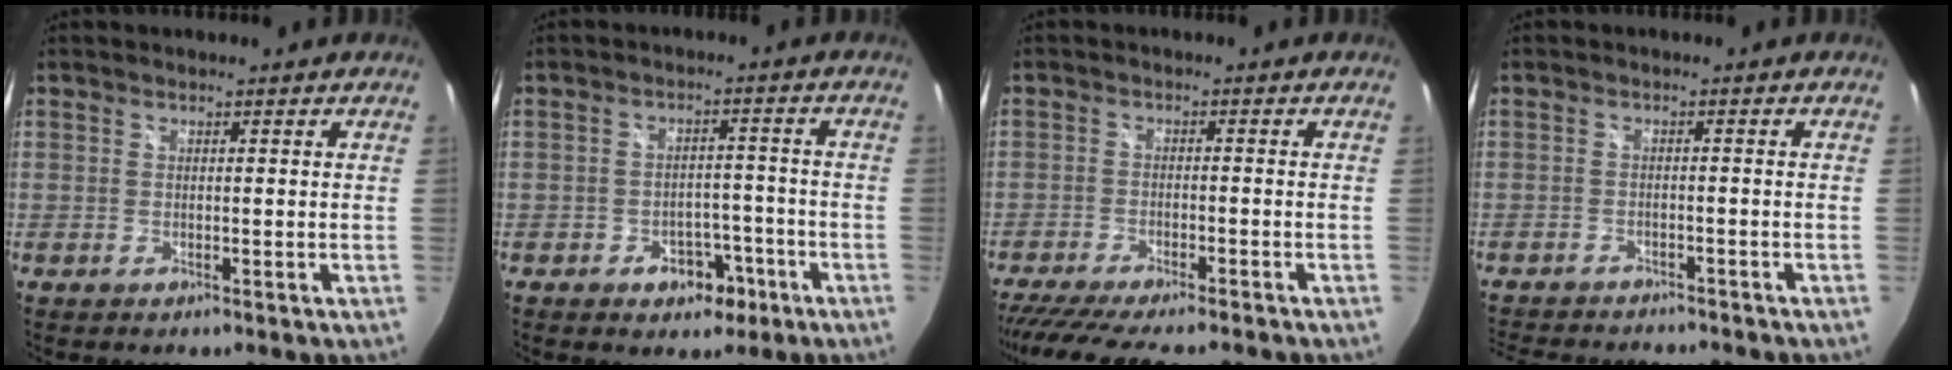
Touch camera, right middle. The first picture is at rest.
{"total": 5.6, "force": [-3.3, 3.8, 2.5], "torque": [-0.051, 0.012, -0.033]}
{"total": 13.0, "force": [-11.2, 1.9, 6.3], "torque": [-0.138, -0.031, -0.178]}
{"total": 9.6, "force": [-8.7, 2.6, 3.2], "torque": [-0.081, -0.011, -0.133]}